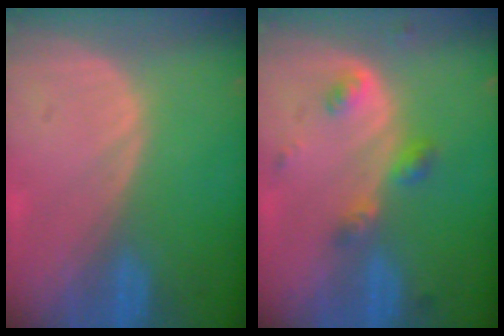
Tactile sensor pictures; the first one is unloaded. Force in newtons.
{"total": 4.4, "press": 4.0, "slide": 1.9}